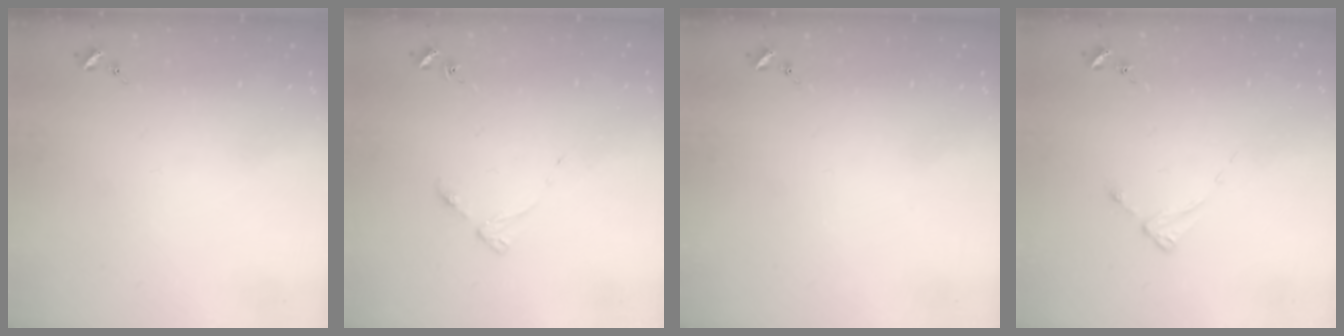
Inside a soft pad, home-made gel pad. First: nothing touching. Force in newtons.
{"total": 3.3, "press": 3.3, "slide": 0.4}
{"total": 0.0}
{"total": 2.3, "press": 2.3, "slide": 0.3}